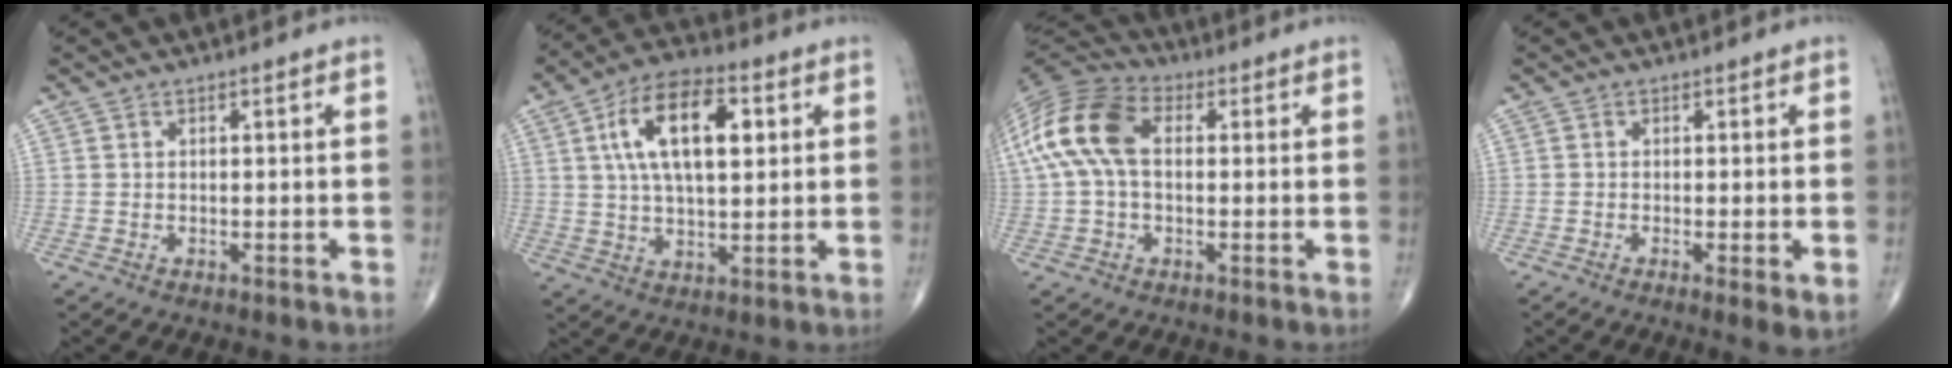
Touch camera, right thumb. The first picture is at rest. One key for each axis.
{"total": 15.5, "fx": 4.3, "fy": 7.4, "fz": 12.9, "tx": -0.216, "ty": 0.006, "tz": 0.073}
{"total": 14.3, "fx": 1.9, "fy": 8.8, "fz": 11.1, "tx": -0.239, "ty": 0.036, "tz": 0.028}
{"total": 3.1, "fx": -0.8, "fy": 0.5, "fz": 3.0, "tx": -0.056, "ty": -0.012, "tz": -0.016}